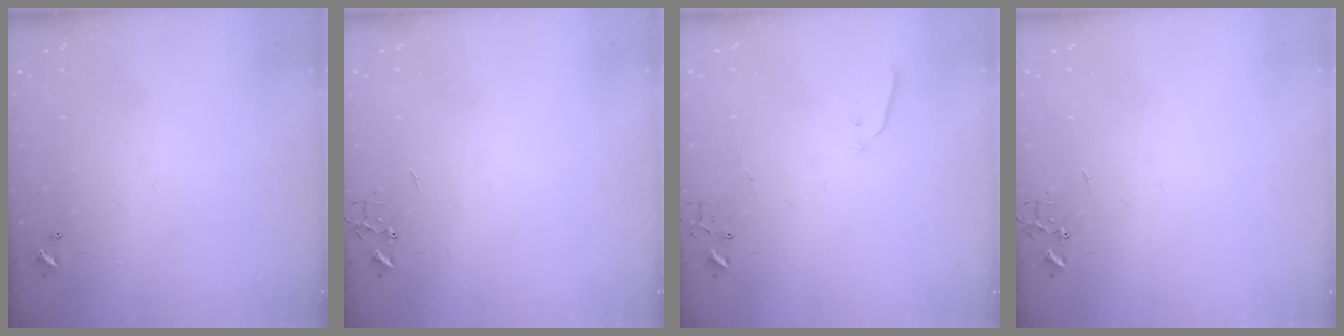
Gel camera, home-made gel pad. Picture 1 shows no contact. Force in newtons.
{"total": 0.0}
{"total": 3.0, "press": 3.0, "slide": 0.3}
{"total": 0.0}